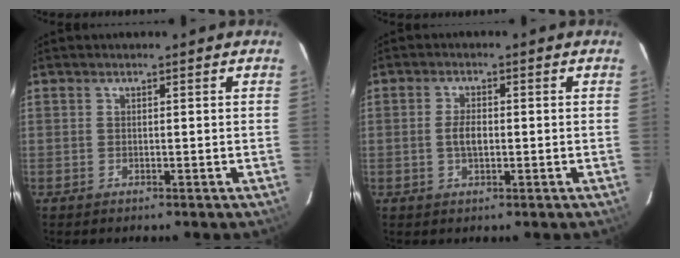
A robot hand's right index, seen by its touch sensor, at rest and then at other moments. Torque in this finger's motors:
{"motor_torque": [0.70, -0.07, 0.32, 0.08]}